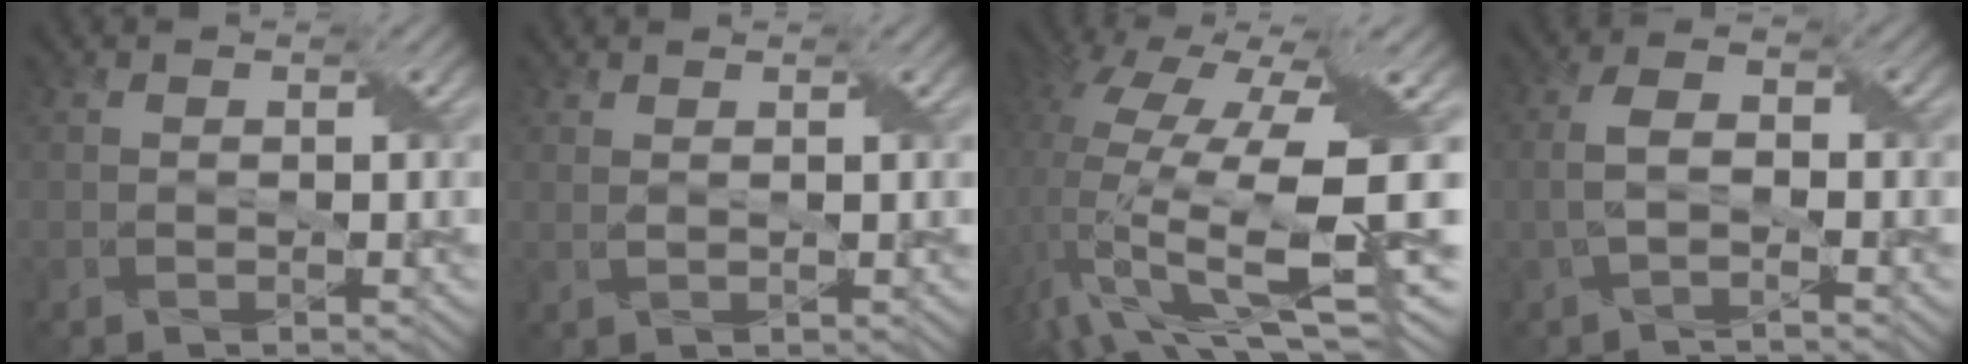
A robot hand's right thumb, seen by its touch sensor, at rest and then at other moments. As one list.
[{"total": 0.8, "force": [0.7, 0.3, 0.4], "torque": [-0.008, -0.004, 0.010]}, {"total": 16.9, "force": [-2.4, 6.6, 15.4], "torque": [-0.328, -0.006, -0.039]}, {"total": 3.1, "force": [-0.9, 1.1, 2.7], "torque": [-0.065, 0.006, -0.021]}]